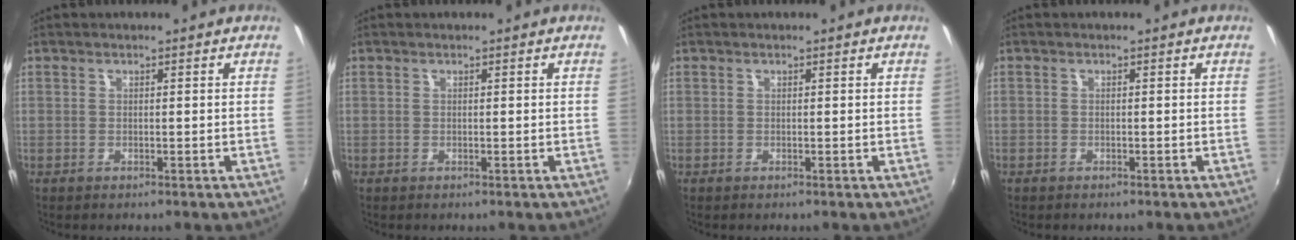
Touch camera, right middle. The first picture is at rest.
{"total": 0.0}
{"total": 0.0}
{"total": 0.7, "force": [-0.5, 0.5, 0.0], "torque": [-0.004, 0.003, -0.009]}